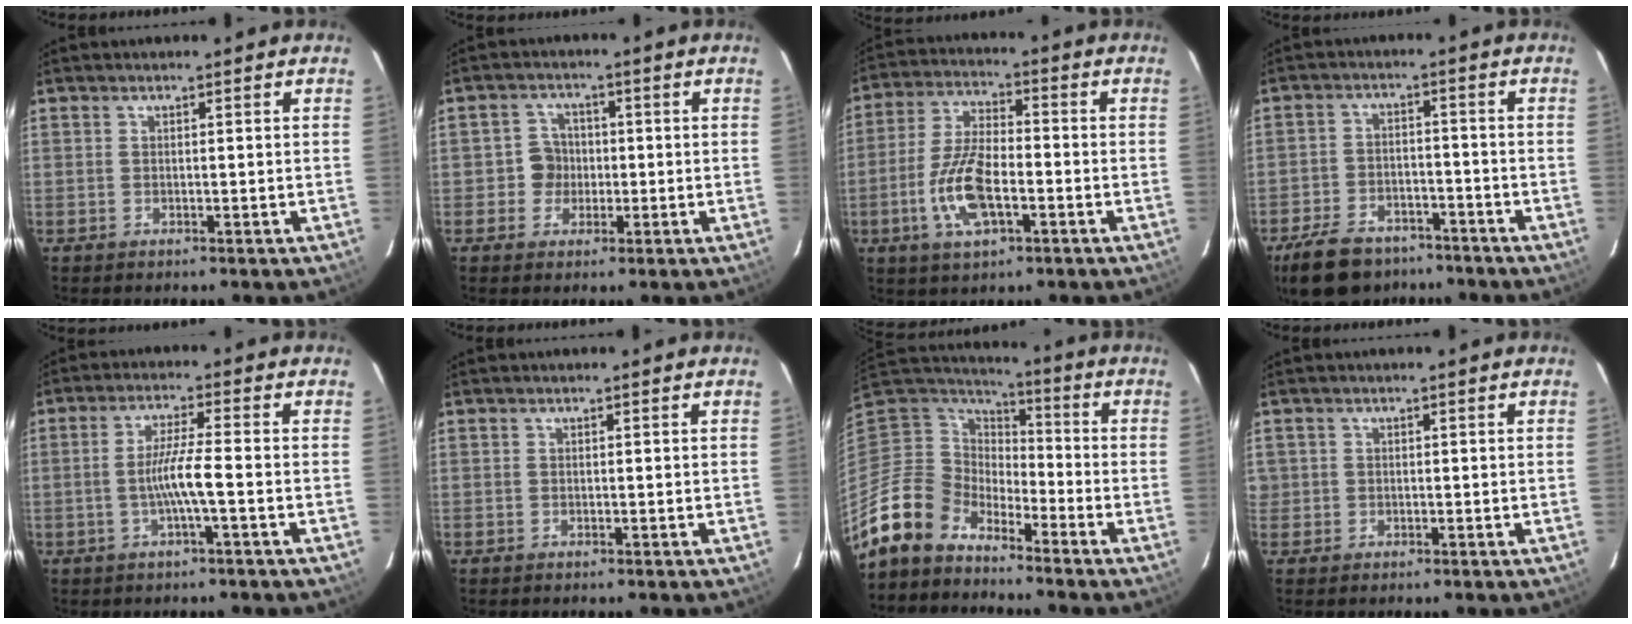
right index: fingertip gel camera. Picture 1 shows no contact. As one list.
[{"total": 3.8, "force": [-0.6, 3.7, 0.2], "torque": [0.003, 0.014, -0.014]}, {"total": 11.6, "force": [-4.0, 4.7, 9.8], "torque": [-0.207, -0.001, -0.074]}, {"total": 14.1, "force": [-10.5, 7.3, 6.1], "torque": [-0.150, 0.001, -0.157]}, {"total": 5.4, "force": [-1.8, -0.7, 5.1], "torque": [-0.101, -0.002, -0.032]}, {"total": 0.0}, {"total": 11.5, "force": [-9.5, 6.2, 2.0], "torque": [-0.066, 0.022, -0.188]}, {"total": 1.5, "force": [-0.2, 1.5, -0.1], "torque": [0.006, 0.007, -0.001]}]